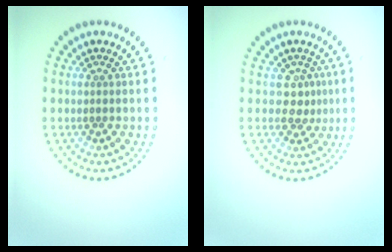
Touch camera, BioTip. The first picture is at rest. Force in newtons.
{"total": 1.8, "press": 1.3, "slide": 1.3}